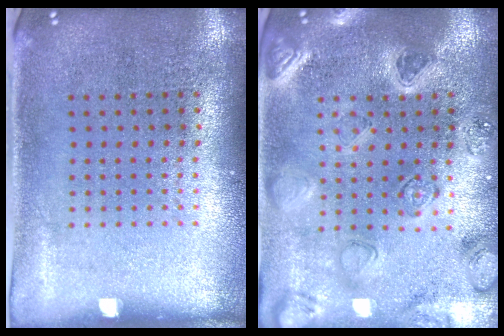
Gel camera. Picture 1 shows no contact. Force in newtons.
{"total": 2.3, "press": 2.3, "slide": 0.3}